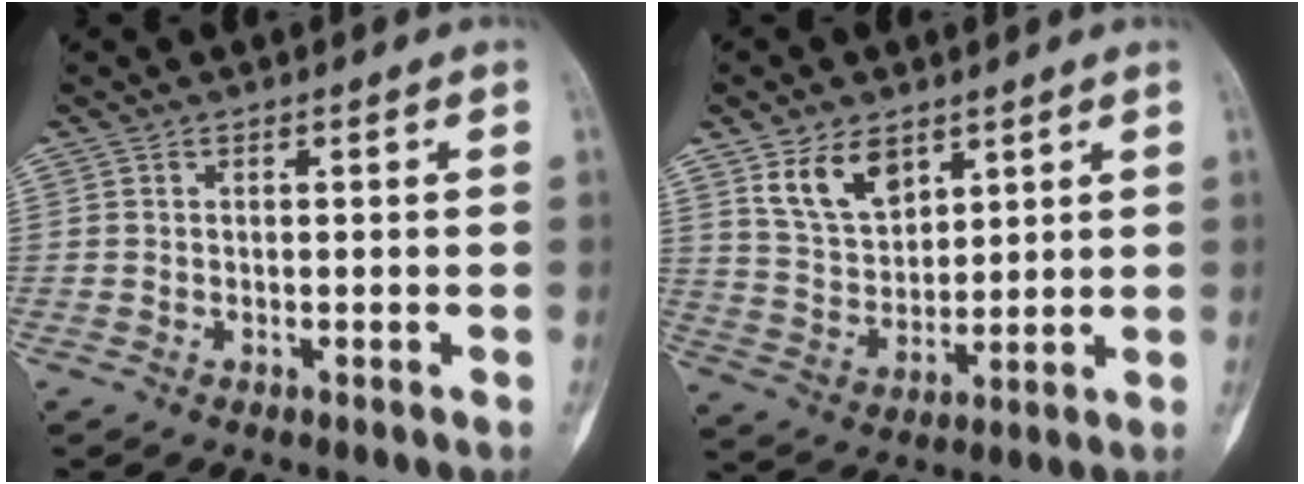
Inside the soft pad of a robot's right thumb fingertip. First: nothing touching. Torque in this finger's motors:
{"motor_torque": [-0.33, 1.02, 0.27, 0.00, 0.30]}